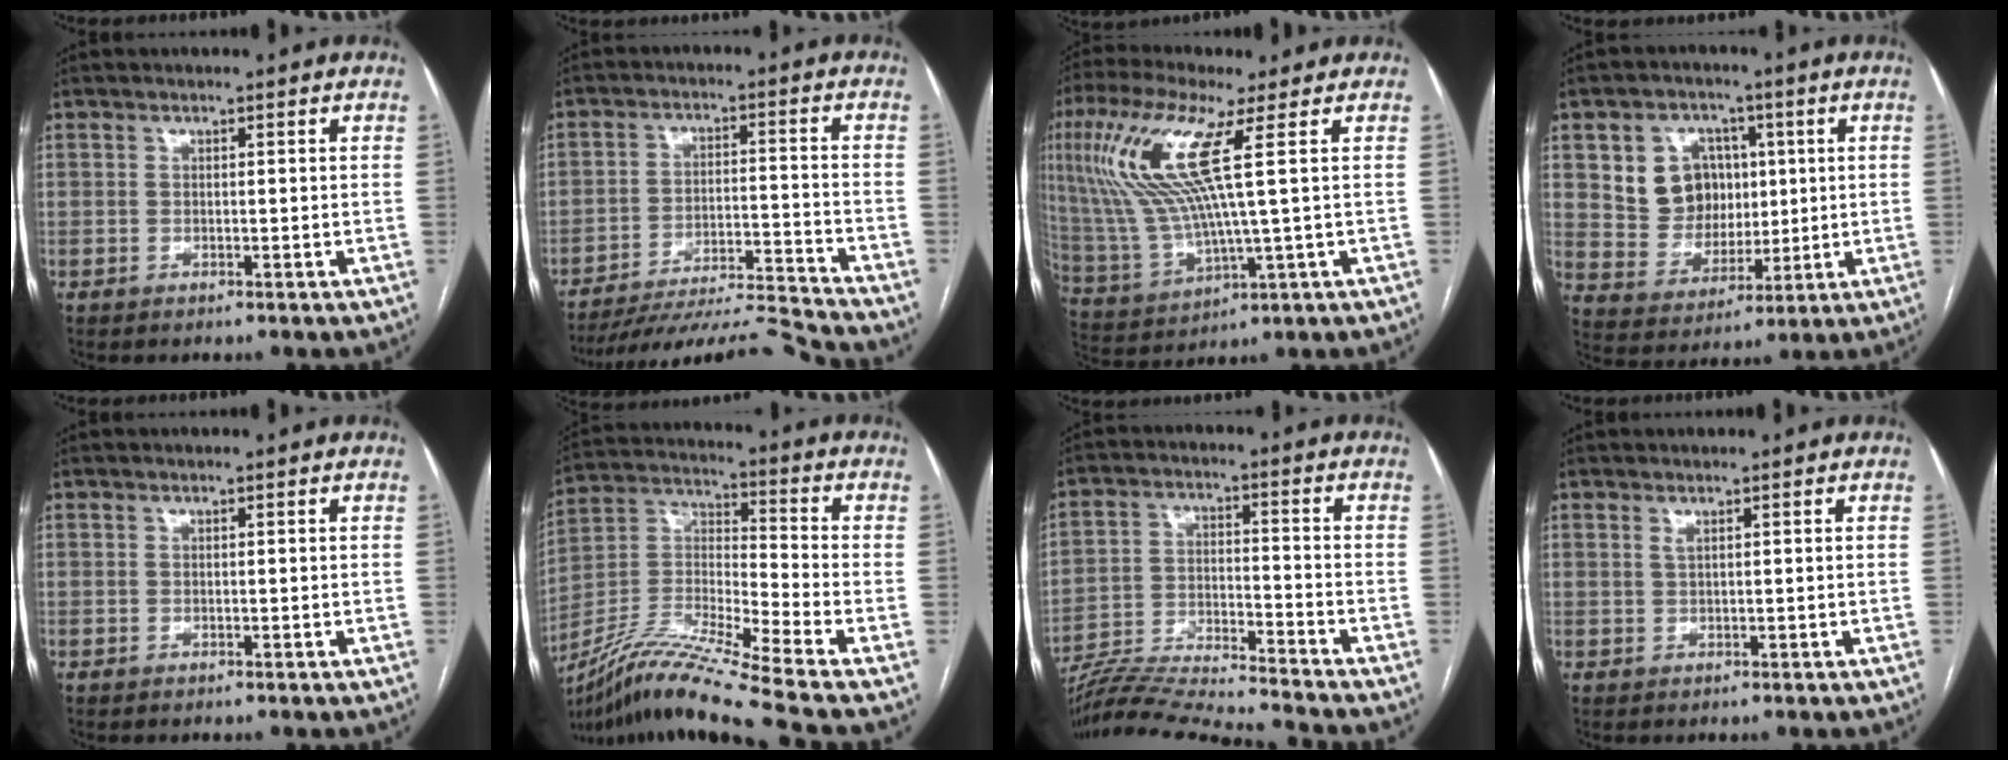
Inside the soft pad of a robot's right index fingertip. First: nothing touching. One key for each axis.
{"total": 13.4, "fx": -13.1, "fy": -1.8, "fz": 2.2, "tx": -0.031, "ty": 0.011, "tz": -0.213}
{"total": 14.0, "fx": 4.5, "fy": 1.0, "fz": 13.2, "tx": -0.310, "ty": 0.008, "tz": 0.091}
{"total": 9.9, "fx": 3.0, "fy": 8.5, "fz": 4.2, "tx": -0.087, "ty": 0.029, "tz": 0.067}
{"total": 0.0}
{"total": 17.3, "fx": -13.6, "fy": -2.0, "fz": 10.4, "tx": -0.220, "ty": -0.011, "tz": -0.253}
{"total": 13.8, "fx": -13.3, "fy": -1.8, "fz": 3.4, "tx": -0.057, "ty": 0.004, "tz": -0.229}
{"total": 0.7, "fx": 0.5, "fy": 0.1, "fz": 0.5, "tx": -0.015, "ty": -0.002, "tz": 0.011}